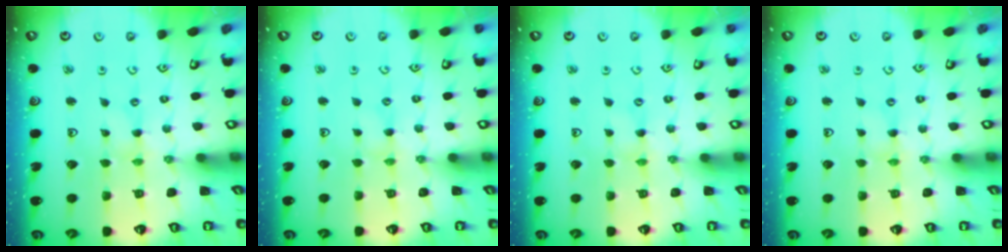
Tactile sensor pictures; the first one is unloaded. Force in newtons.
{"total": 1.0, "press": 1.0, "slide": 0.3}
{"total": 0.0}
{"total": 1.3, "press": 1.3, "slide": 0.2}